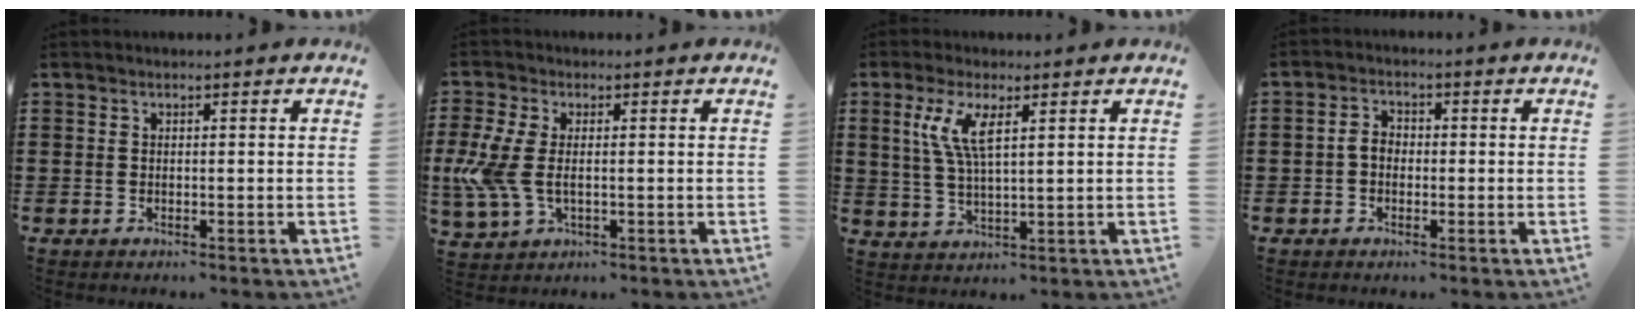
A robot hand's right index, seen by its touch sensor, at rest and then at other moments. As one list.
[{"total": 6.7, "force": [-0.4, 3.4, 5.8], "torque": [-0.152, -0.010, -0.015]}, {"total": 6.1, "force": [2.2, 1.7, 5.4], "torque": [-0.115, 0.003, 0.037]}, {"total": 2.6, "force": [-0.5, 1.8, 1.8], "torque": [-0.044, 0.002, -0.013]}]